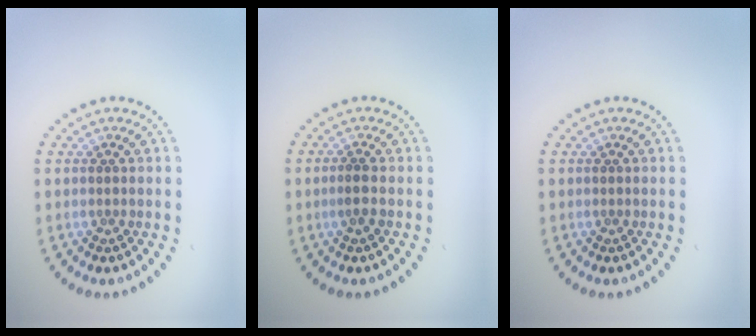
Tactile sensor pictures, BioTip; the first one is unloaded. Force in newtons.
{"total": 1.1, "press": 1.0, "slide": 0.5}
{"total": 0.0}